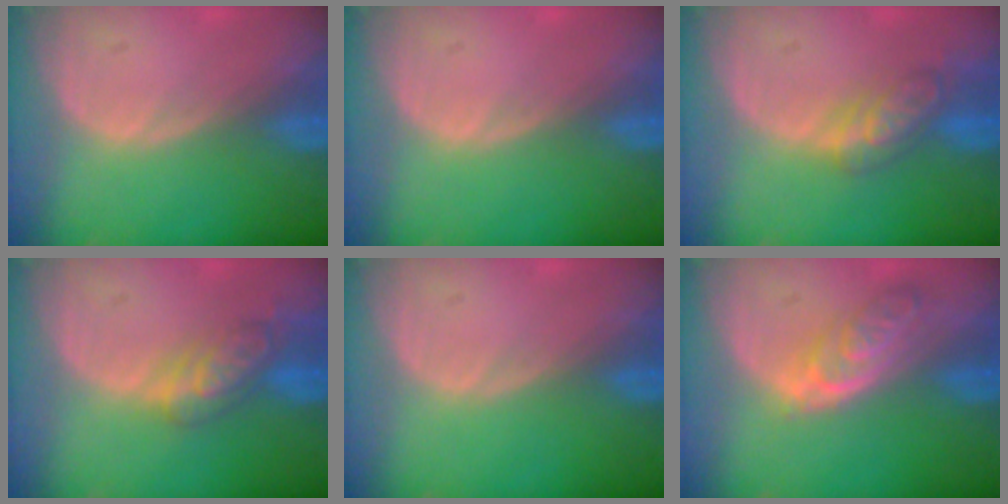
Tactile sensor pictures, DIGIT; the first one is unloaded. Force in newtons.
{"total": 0.0}
{"total": 4.7, "press": 4.7, "slide": 0.2}
{"total": 5.2, "press": 5.1, "slide": 0.8}
{"total": 0.0}
{"total": 5.0, "press": 4.9, "slide": 0.4}